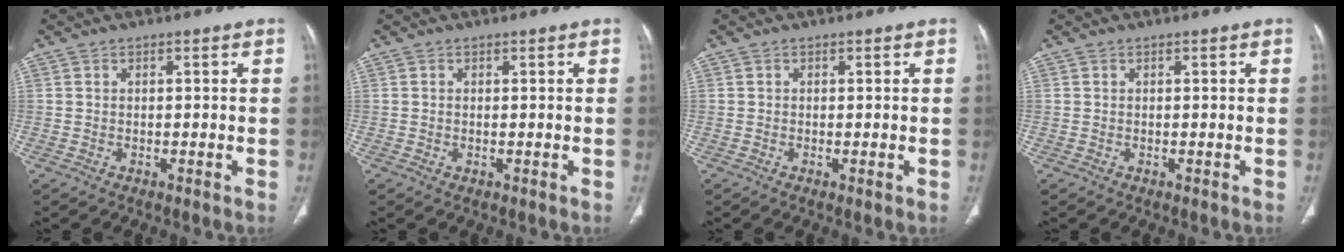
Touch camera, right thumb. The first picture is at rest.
{"total": 0.0}
{"total": 0.5, "force": [-0.1, 0.1, 0.5], "torque": [-0.014, -0.003, -0.002]}
{"total": 0.0}